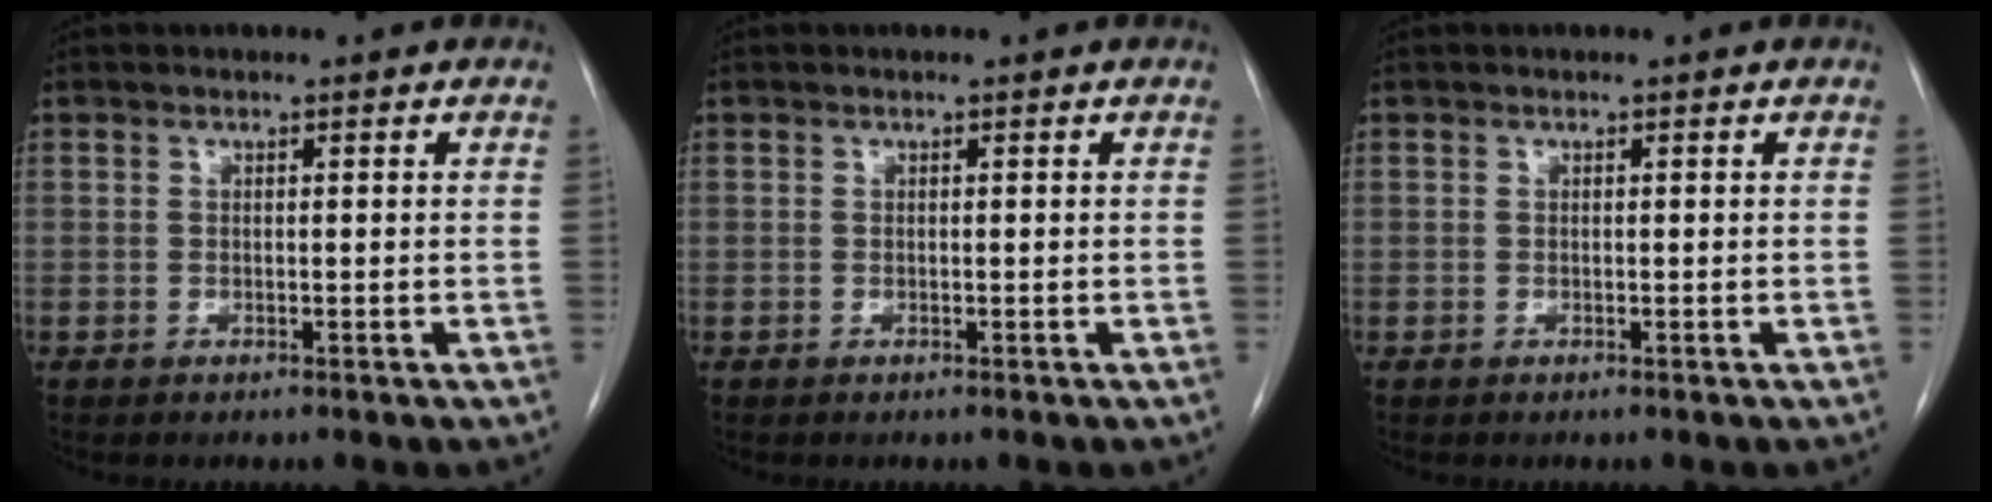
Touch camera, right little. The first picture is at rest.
{"total": 0.0}
{"total": 0.0}